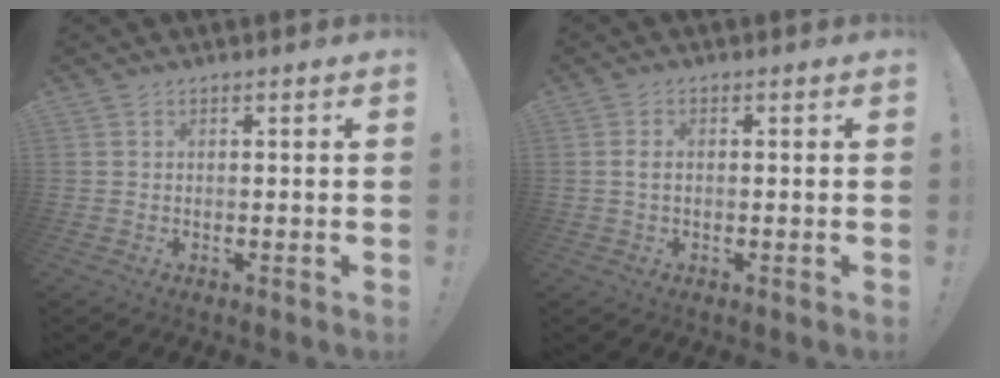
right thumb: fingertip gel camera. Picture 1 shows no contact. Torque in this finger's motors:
{"motor_torque": [-0.38, -0.01, 0.04, 0.21, -0.01]}